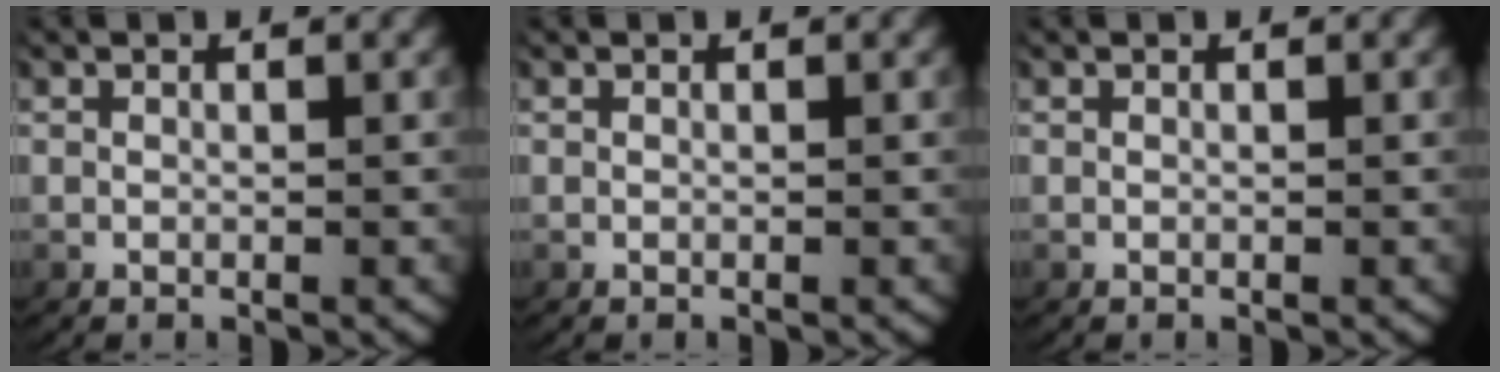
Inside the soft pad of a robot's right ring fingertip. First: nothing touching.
{"total": 0.0}
{"total": 0.0}